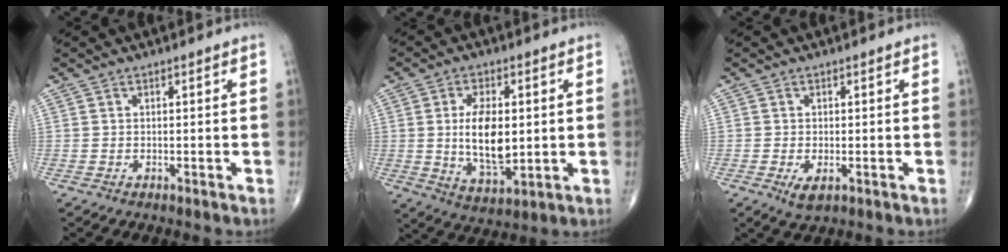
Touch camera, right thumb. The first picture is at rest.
{"total": 11.8, "force": [0.6, 5.9, 10.2], "torque": [-0.168, -0.015, 0.018]}
{"total": 2.8, "force": [-0.9, 1.2, 2.3], "torque": [-0.045, -0.006, -0.013]}